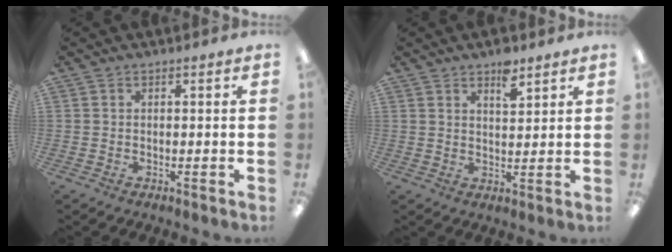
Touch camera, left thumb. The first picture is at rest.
{"total": 5.2, "force": [3.9, 2.1, 2.9], "torque": [-0.032, -0.022, 0.064]}